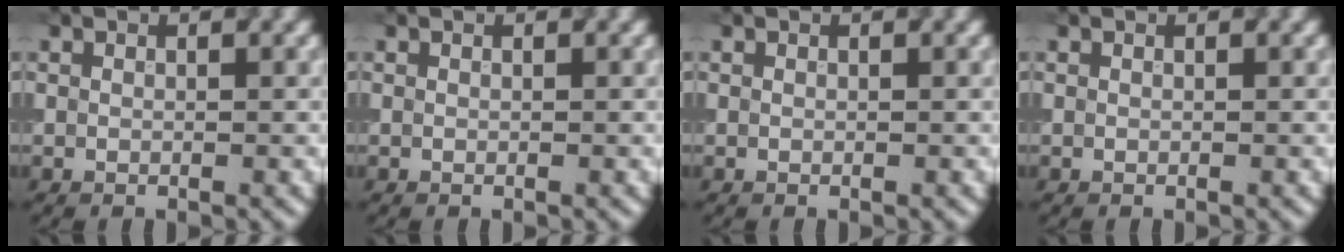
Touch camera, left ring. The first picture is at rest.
{"total": 0.0}
{"total": 0.0}
{"total": 0.0}